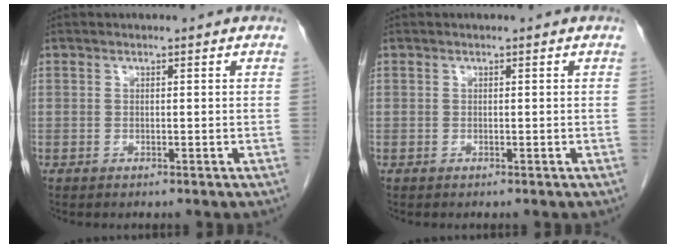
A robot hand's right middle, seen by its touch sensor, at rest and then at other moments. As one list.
[{"total": 0.0}]